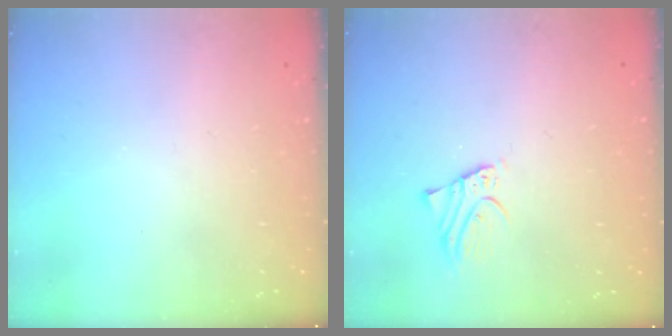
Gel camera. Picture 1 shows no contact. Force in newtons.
{"total": 2.4, "press": 2.4, "slide": 0.0}